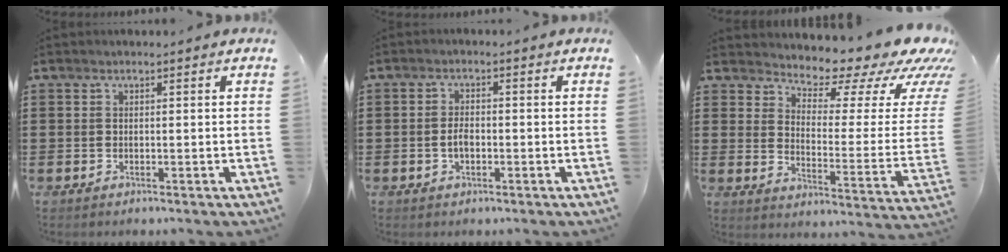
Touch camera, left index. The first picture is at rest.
{"total": 2.5, "force": [-0.6, 1.3, 2.1], "torque": [-0.050, 0.002, -0.014]}
{"total": 7.6, "force": [6.6, 2.3, 3.0], "torque": [-0.054, -0.063, 0.105]}